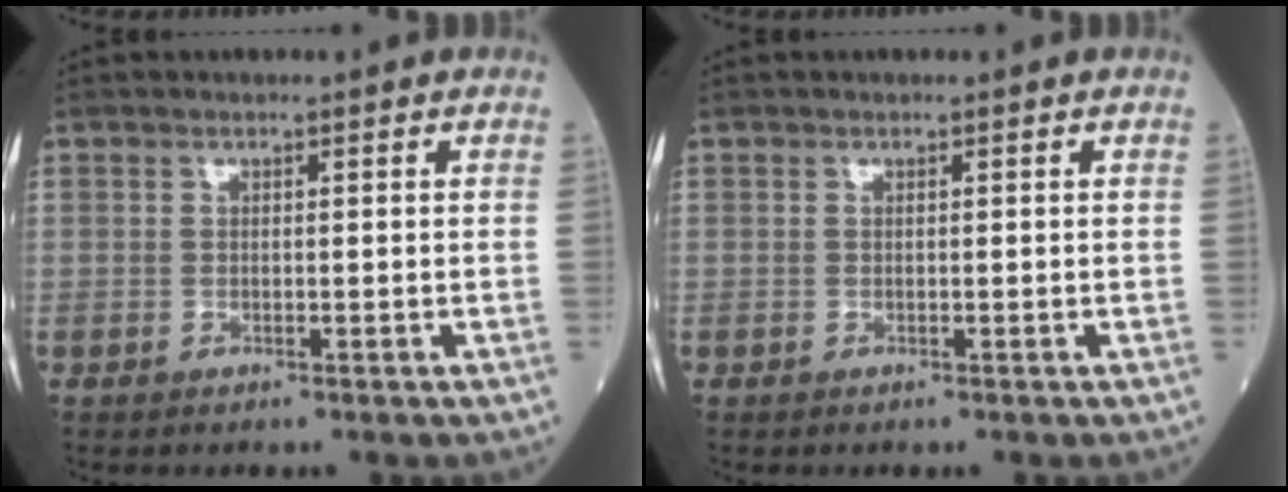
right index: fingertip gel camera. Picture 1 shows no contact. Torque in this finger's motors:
{"motor_torque": [0.20, 0.12, 0.05, 0.02]}